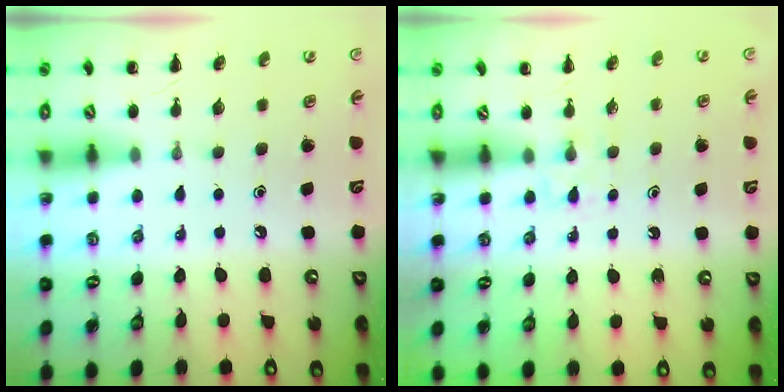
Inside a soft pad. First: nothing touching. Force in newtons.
{"total": 2.2, "press": 2.0, "slide": 1.0}